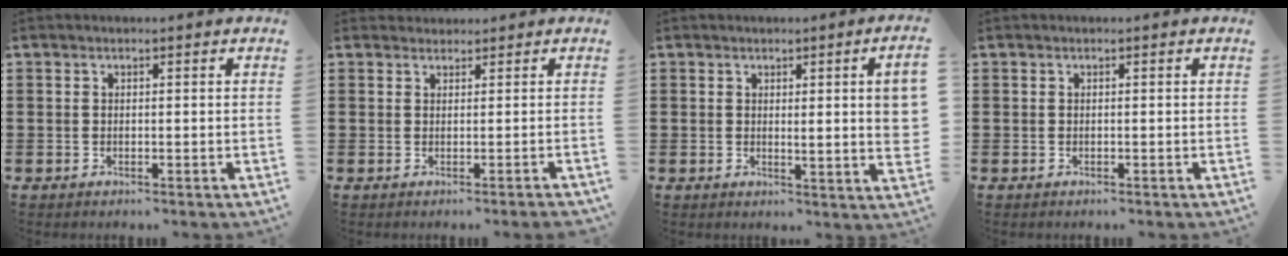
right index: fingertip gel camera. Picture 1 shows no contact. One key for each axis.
{"total": 0.5, "fx": 0.5, "fy": 0.0, "fz": -0.1, "tx": -0.003, "ty": 0.000, "tz": 0.011}
{"total": 4.6, "fx": 1.2, "fy": 0.1, "fz": 4.4, "tx": -0.065, "ty": -0.012, "tz": 0.017}
{"total": 0.0}